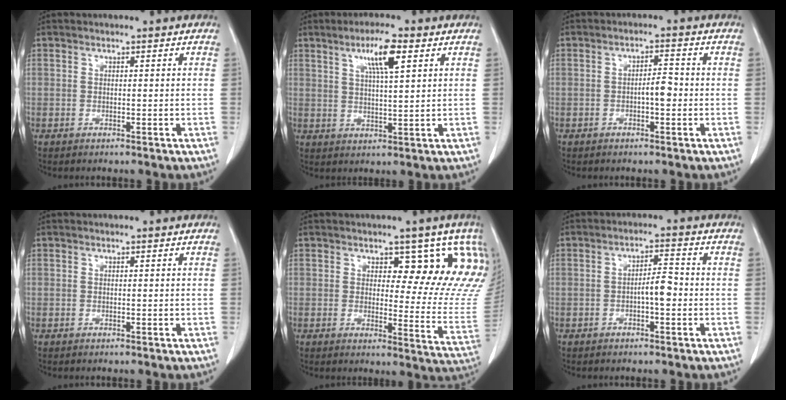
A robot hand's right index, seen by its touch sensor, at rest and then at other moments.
{"total": 6.6, "force": [3.2, 0.6, 5.7], "torque": [-0.103, 0.004, 0.056]}
{"total": 2.9, "force": [-0.7, 0.7, 2.7], "torque": [-0.041, 0.006, -0.013]}
{"total": 0.0}
{"total": 12.5, "force": [7.4, 4.9, 8.8], "torque": [-0.084, -0.023, 0.075]}
{"total": 3.5, "force": [-0.9, 0.8, 3.3], "torque": [-0.051, 0.010, -0.015]}